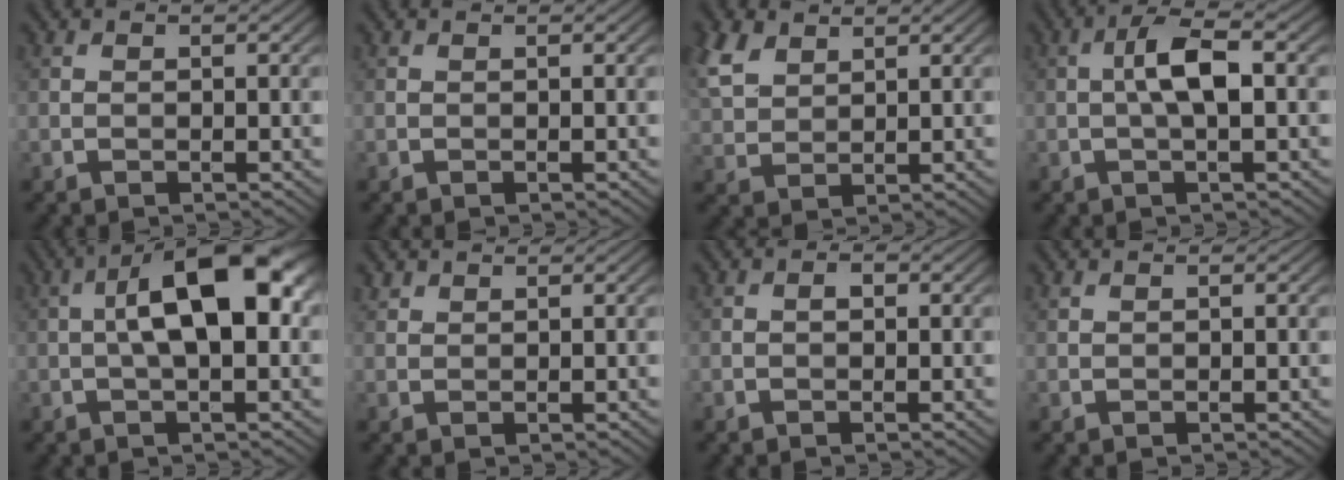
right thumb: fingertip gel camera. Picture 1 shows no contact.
{"total": 0.0}
{"total": 6.2, "force": [3.5, 3.6, 3.6], "torque": [-0.113, 0.013, 0.076]}
{"total": 4.9, "force": [0.0, 1.4, 4.7], "torque": [-0.094, 0.015, -0.005]}
{"total": 11.3, "force": [0.9, 4.6, 10.3], "torque": [-0.157, 0.023, 0.006]}
{"total": 1.2, "force": [1.1, 0.5, 0.1], "torque": [-0.006, 0.003, 0.026]}
{"total": 0.8, "force": [0.0, 0.5, 0.5], "torque": [-0.009, 0.001, -0.002]}
{"total": 0.6, "force": [0.3, 0.3, 0.3], "torque": [-0.008, 0.001, 0.008]}